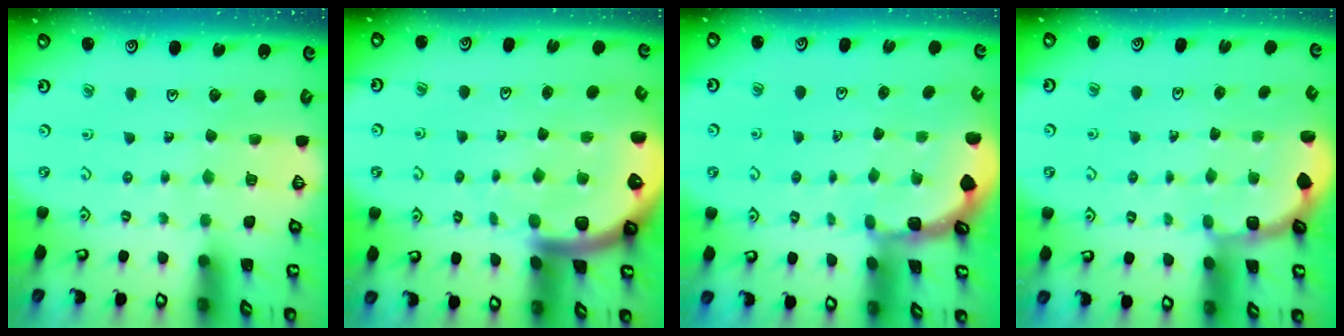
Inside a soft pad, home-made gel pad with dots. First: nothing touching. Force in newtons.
{"total": 6.5, "press": 6.4, "slide": 1.0}
{"total": 1.5, "press": 1.5, "slide": 0.1}
{"total": 1.8, "press": 1.6, "slide": 0.7}